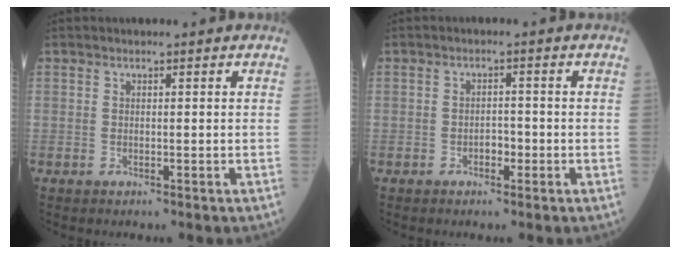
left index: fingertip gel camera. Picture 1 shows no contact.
{"total": 1.9, "force": [-0.9, 1.0, 1.3], "torque": [-0.017, 0.006, -0.015]}